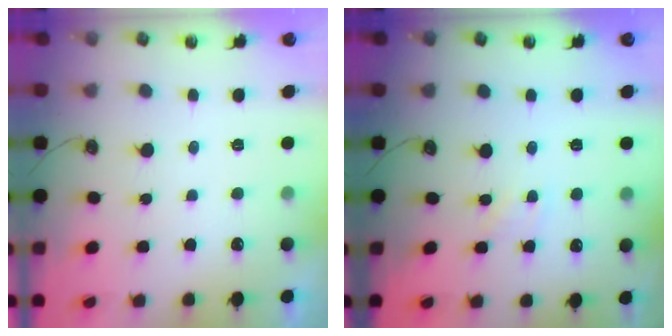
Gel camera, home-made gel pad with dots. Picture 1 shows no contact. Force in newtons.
{"total": 2.4, "press": 2.4, "slide": 0.3}